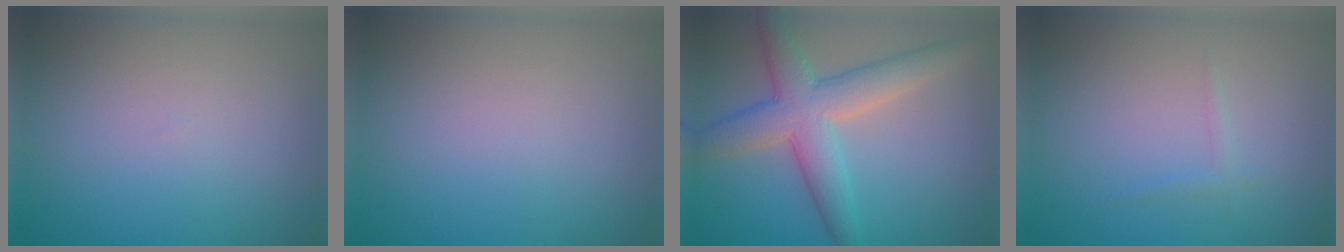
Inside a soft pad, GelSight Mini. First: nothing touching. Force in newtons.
{"total": 0.0}
{"total": 6.2, "press": 6.1, "slide": 0.4}
{"total": 0.8, "press": 0.8, "slide": 0.1}